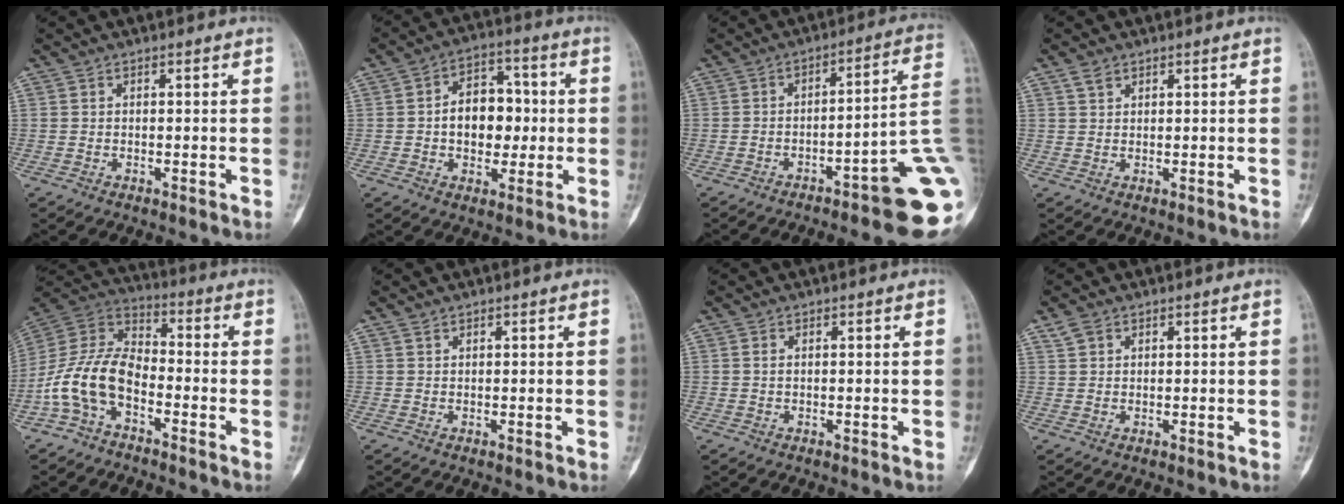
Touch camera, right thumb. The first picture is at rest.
{"total": 11.2, "force": [-0.1, 7.8, 8.0], "torque": [-0.078, 0.022, -0.005]}
{"total": 15.7, "force": [-6.2, 2.6, 14.2], "torque": [-0.111, 0.057, -0.077]}
{"total": 2.0, "force": [1.4, 1.2, 0.8], "torque": [-0.010, 0.000, 0.027]}
{"total": 12.6, "force": [-4.8, 7.4, 9.0], "torque": [-0.179, 0.058, -0.105]}
{"total": 0.8, "force": [0.7, 0.3, 0.2], "torque": [-0.003, -0.001, 0.014]}
{"total": 0.7, "force": [0.3, 0.4, 0.5], "torque": [-0.012, 0.003, 0.006]}
{"total": 2.2, "force": [1.4, 1.4, 0.9], "torque": [-0.016, 0.004, 0.030]}